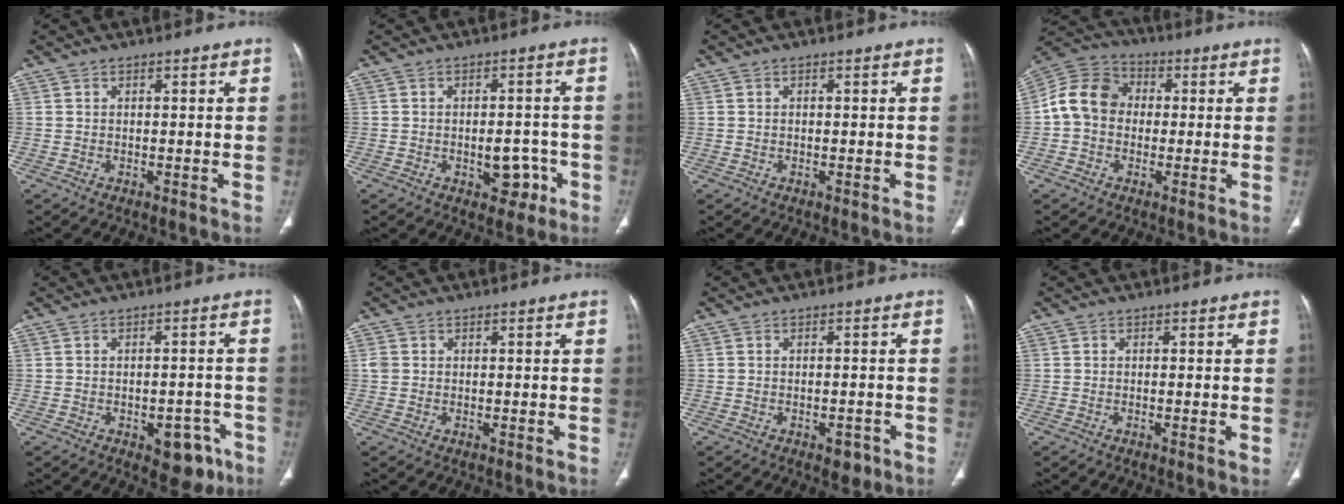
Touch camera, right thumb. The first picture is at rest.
{"total": 5.9, "force": [-2.3, 3.8, 3.9], "torque": [-0.025, 0.020, -0.023]}
{"total": 0.0}
{"total": 11.0, "force": [-0.1, 9.2, 6.0], "torque": [-0.098, 0.033, -0.015]}
{"total": 7.2, "force": [-3.8, 4.1, 4.6], "torque": [-0.030, 0.026, -0.040]}
{"total": 1.4, "force": [0.1, 1.2, 0.6], "torque": [-0.011, 0.003, 0.005]}
{"total": 3.0, "force": [-1.7, 1.6, 1.9], "torque": [-0.013, 0.007, -0.016]}
{"total": 0.7, "force": [-0.2, 0.1, 0.7], "torque": [-0.020, -0.004, -0.005]}